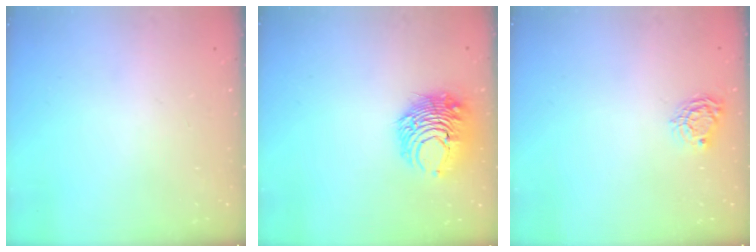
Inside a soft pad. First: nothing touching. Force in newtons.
{"total": 10.7, "press": 10.7, "slide": 0.6}
{"total": 6.0, "press": 6.0, "slide": 0.4}